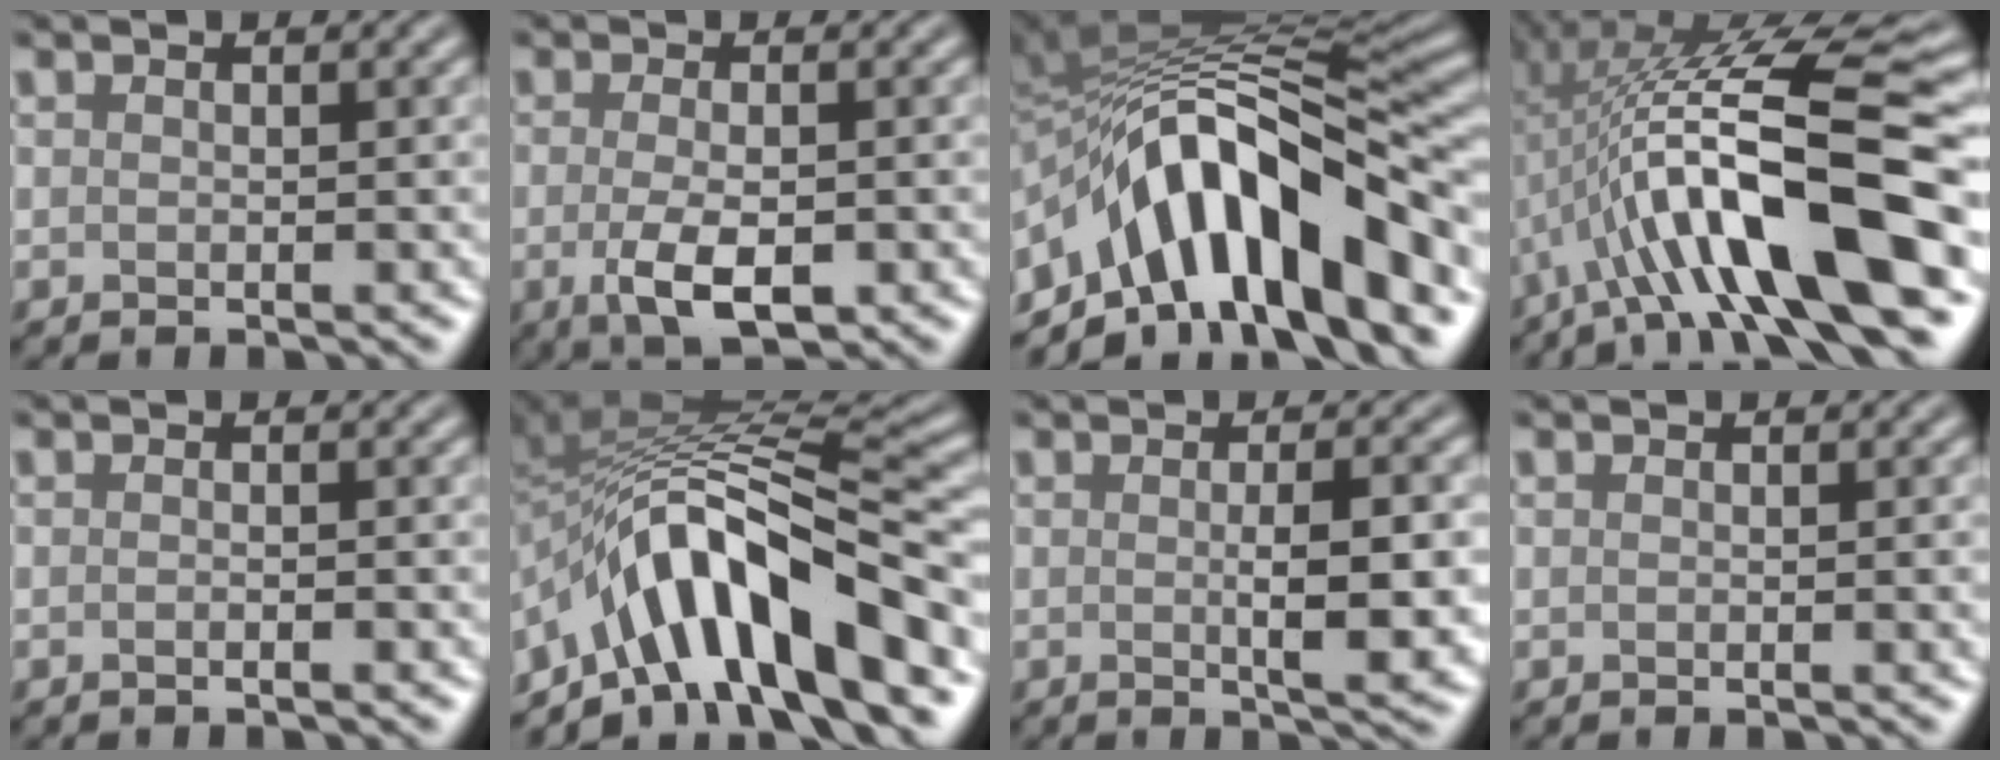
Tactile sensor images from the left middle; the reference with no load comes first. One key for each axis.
{"total": 4.4, "fx": -1.3, "fy": 1.6, "fz": 3.9, "tx": -0.080, "ty": -0.010, "tz": -0.024}
{"total": 12.9, "fx": -5.1, "fy": 5.3, "fz": 10.6, "tx": -0.148, "ty": 0.019, "tz": -0.094}
{"total": 13.1, "fx": -2.4, "fy": 3.2, "fz": 12.4, "tx": -0.199, "ty": 0.028, "tz": -0.043}
{"total": 0.9, "fx": -0.3, "fy": 0.3, "fz": 0.8, "tx": -0.009, "ty": -0.004, "tz": -0.011}
{"total": 11.6, "fx": -6.3, "fy": 3.4, "fz": 9.1, "tx": -0.121, "ty": 0.021, "tz": -0.107}
{"total": 4.9, "fx": -0.2, "fy": 1.0, "fz": 4.8, "tx": -0.071, "ty": -0.001, "tz": -0.001}
{"total": 0.6, "fx": -0.1, "fy": 0.1, "fz": 0.6, "tx": -0.007, "ty": 0.001, "tz": 0.000}